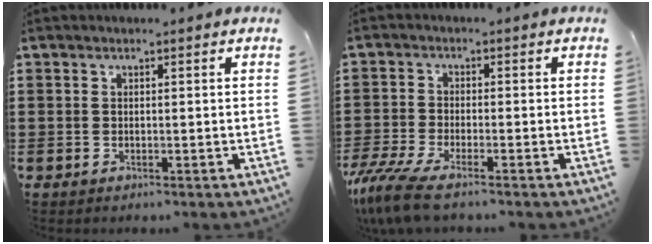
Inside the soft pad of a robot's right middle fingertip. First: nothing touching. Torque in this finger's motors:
{"motor_torque": [1.25, -0.68, 0.42, 0.13]}